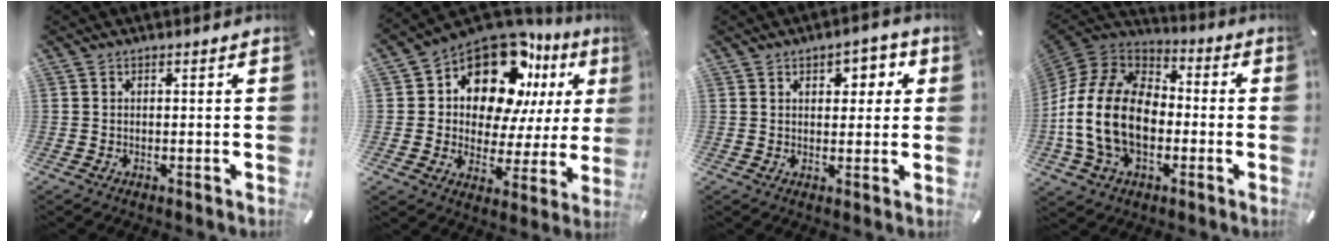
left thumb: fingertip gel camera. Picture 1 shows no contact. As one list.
[{"total": 16.3, "force": [11.1, 8.8, 8.1], "torque": [-0.146, -0.090, 0.195]}, {"total": 4.6, "force": [1.7, 3.2, 2.8], "torque": [-0.023, -0.007, 0.018]}, {"total": 20.4, "force": [-3.9, 14.4, 13.9], "torque": [-0.305, 0.033, -0.067]}]